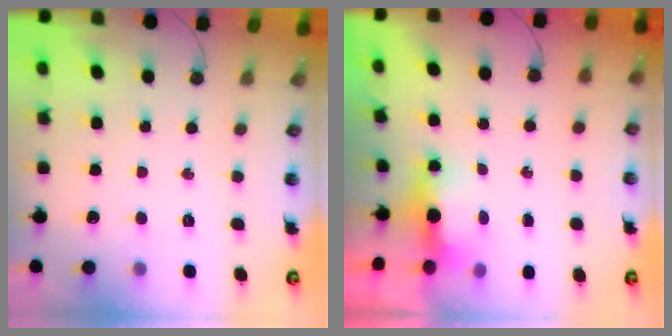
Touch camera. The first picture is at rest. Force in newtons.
{"total": 5.0, "press": 4.9, "slide": 1.2}